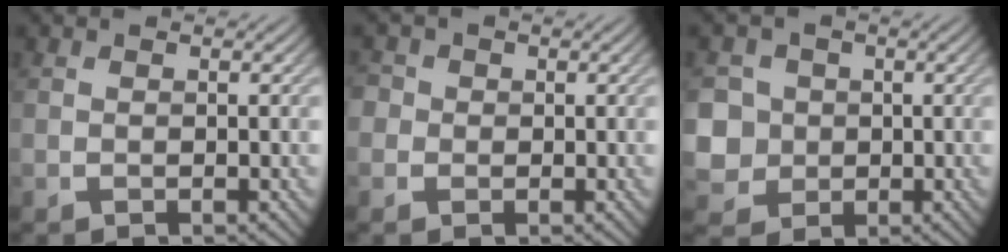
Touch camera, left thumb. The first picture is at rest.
{"total": 2.8, "force": [0.5, 2.7, 0.7], "torque": [-0.011, 0.005, -0.015]}
{"total": 6.5, "force": [0.0, 6.2, 1.9], "torque": [-0.076, -0.002, -0.021]}